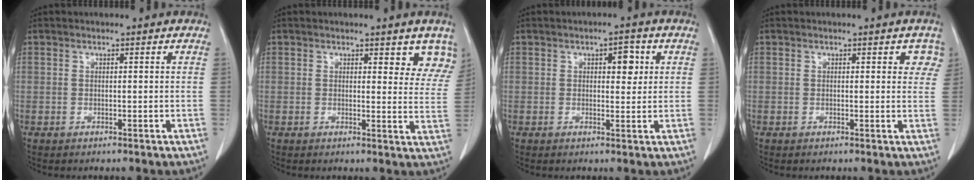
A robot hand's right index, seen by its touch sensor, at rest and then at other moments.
{"total": 6.2, "force": [5.1, 2.5, 2.6], "torque": [-0.004, -0.020, 0.039]}
{"total": 3.4, "force": [1.2, 1.5, 2.8], "torque": [-0.037, 0.005, 0.015]}
{"total": 2.8, "force": [1.3, 1.6, 1.8], "torque": [0.000, 0.003, 0.006]}